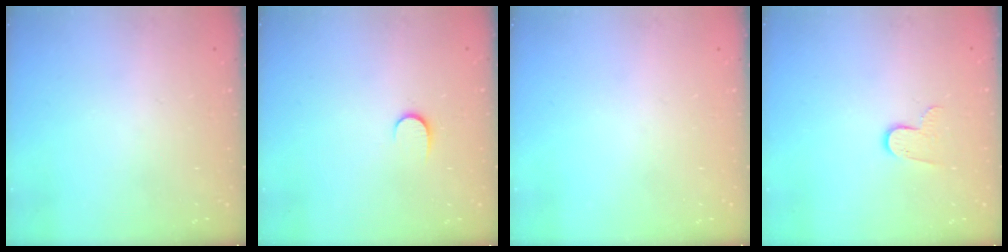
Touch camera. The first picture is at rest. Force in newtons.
{"total": 5.7, "press": 5.7, "slide": 0.5}
{"total": 0.0}
{"total": 7.6, "press": 7.6, "slide": 0.7}